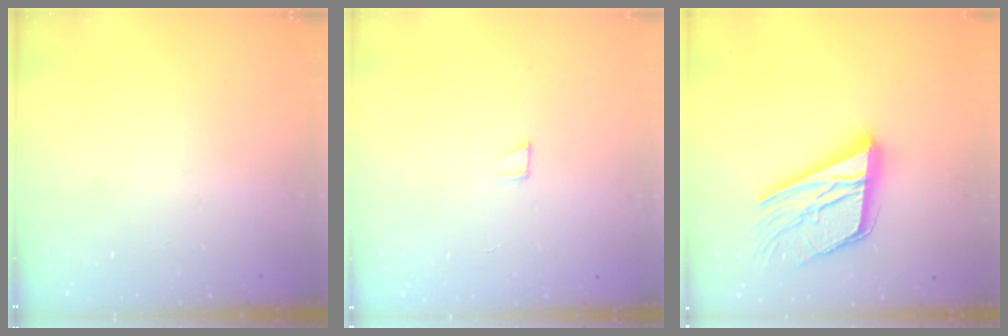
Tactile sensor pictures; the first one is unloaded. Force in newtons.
{"total": 2.1, "press": 2.1, "slide": 0.1}
{"total": 21.7, "press": 21.7, "slide": 1.5}